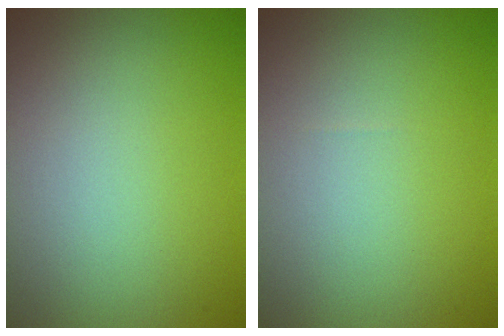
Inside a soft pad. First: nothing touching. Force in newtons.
{"total": 0.0}